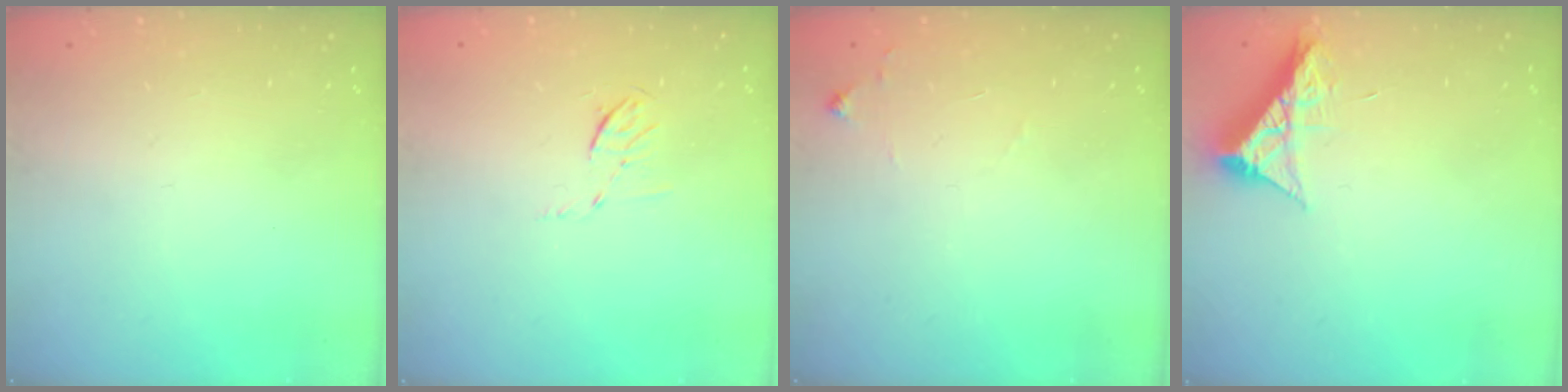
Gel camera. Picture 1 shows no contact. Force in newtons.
{"total": 4.2, "press": 3.9, "slide": 1.6}
{"total": 6.7, "press": 6.7, "slide": 0.9}
{"total": 8.9, "press": 8.9, "slide": 0.3}